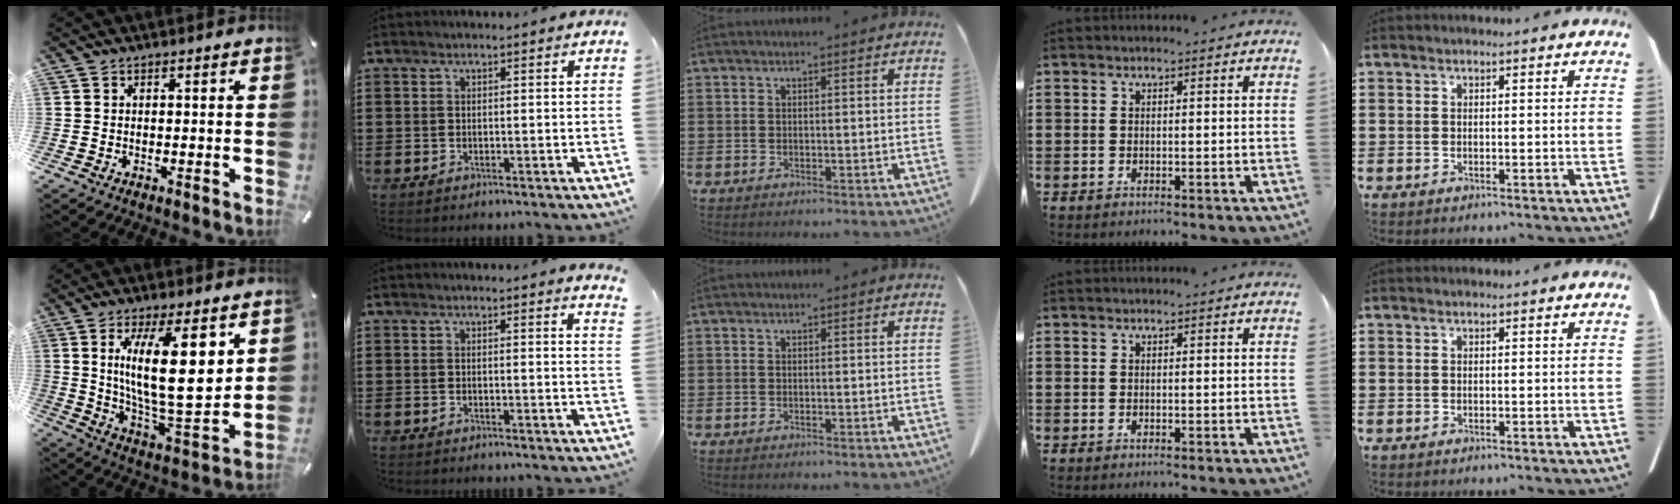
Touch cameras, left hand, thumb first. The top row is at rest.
{"thumb": {"total": 20.8, "force": [6.5, 6.8, 18.6], "torque": [-0.328, -0.035, 0.089]}, "index": {"total": 1.1, "force": [1.0, -0.1, 0.4], "torque": [-0.011, -0.002, 0.020]}}